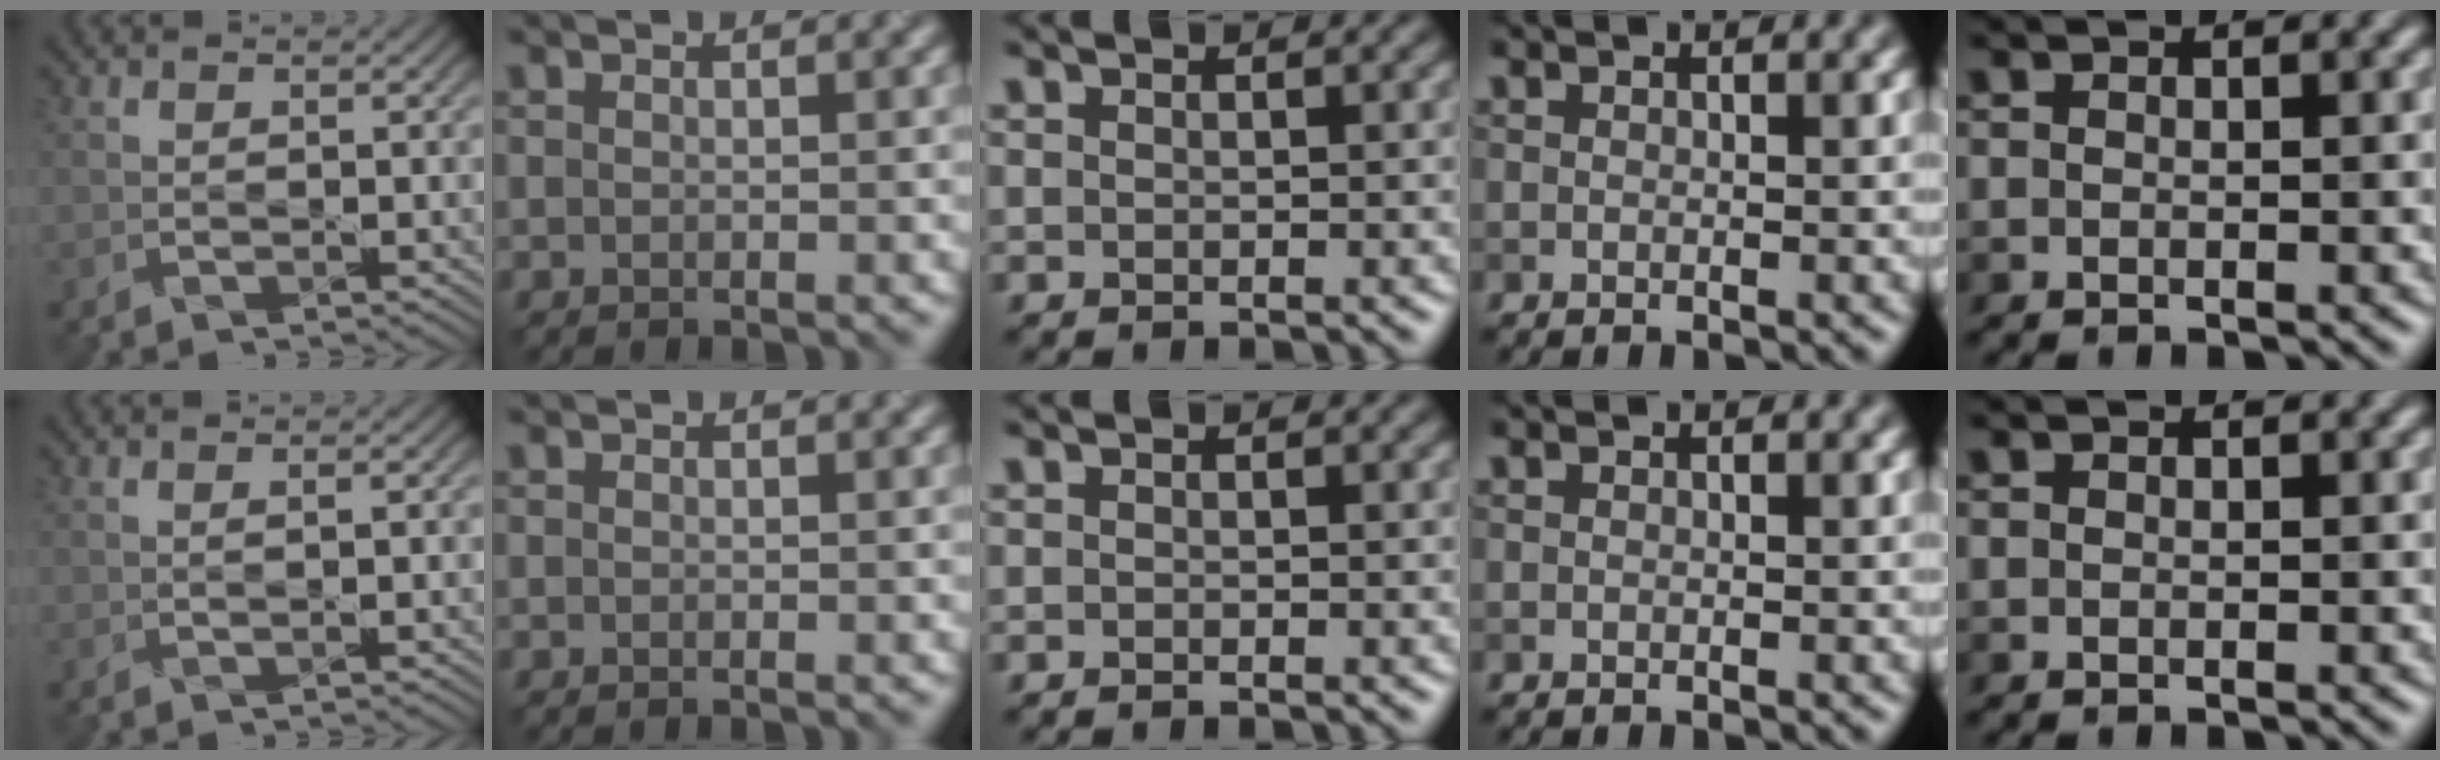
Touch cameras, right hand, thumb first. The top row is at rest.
{"thumb": {"total": 0.7, "force": [0.3, -0.3, 0.6], "torque": [-0.013, 0.005, 0.005]}}